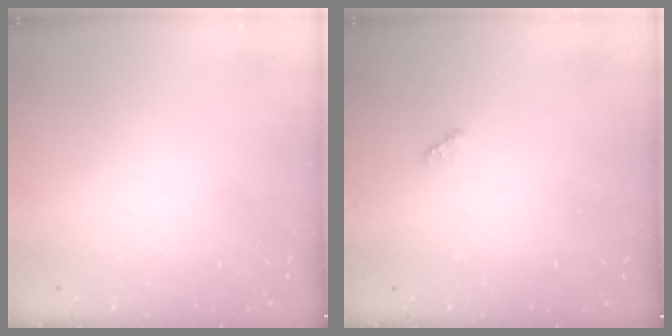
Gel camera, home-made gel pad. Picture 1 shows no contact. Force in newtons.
{"total": 1.3, "press": 1.3, "slide": 0.2}